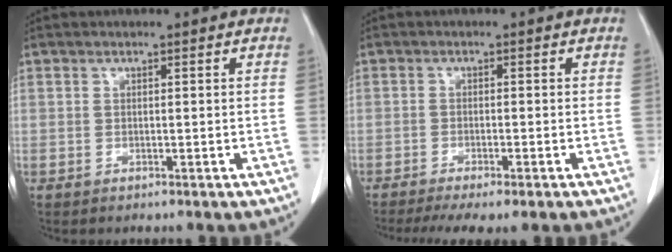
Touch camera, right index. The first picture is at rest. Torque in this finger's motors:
{"motor_torque": [0.81, -0.85, 0.37, 0.10]}